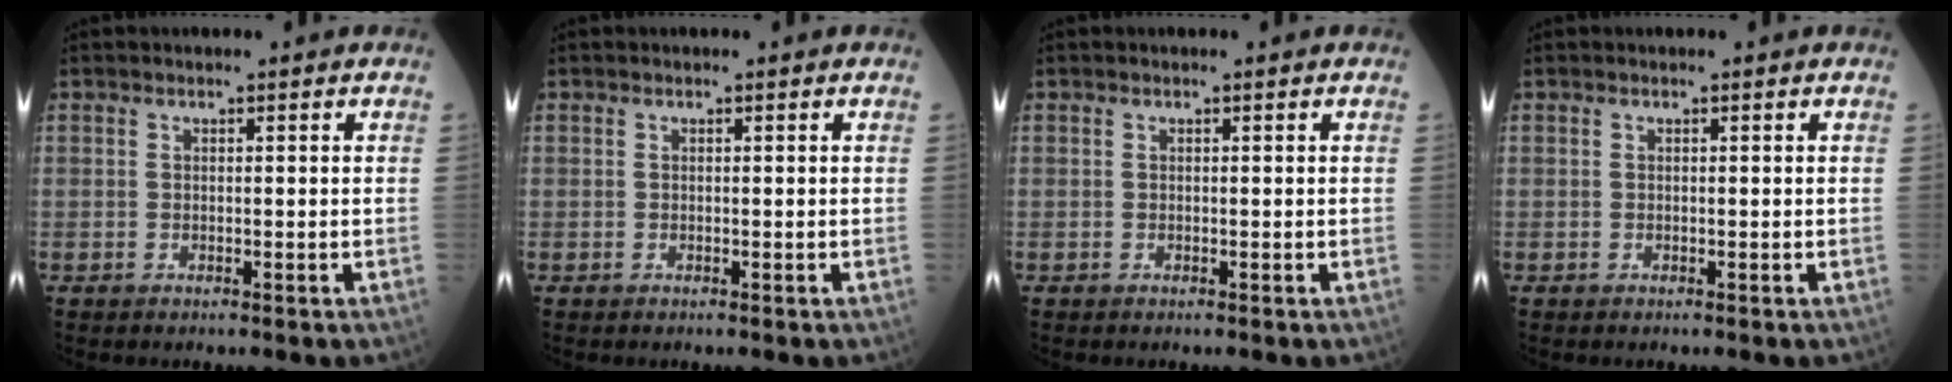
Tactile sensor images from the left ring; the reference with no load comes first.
{"total": 0.0}
{"total": 0.0}
{"total": 0.0}